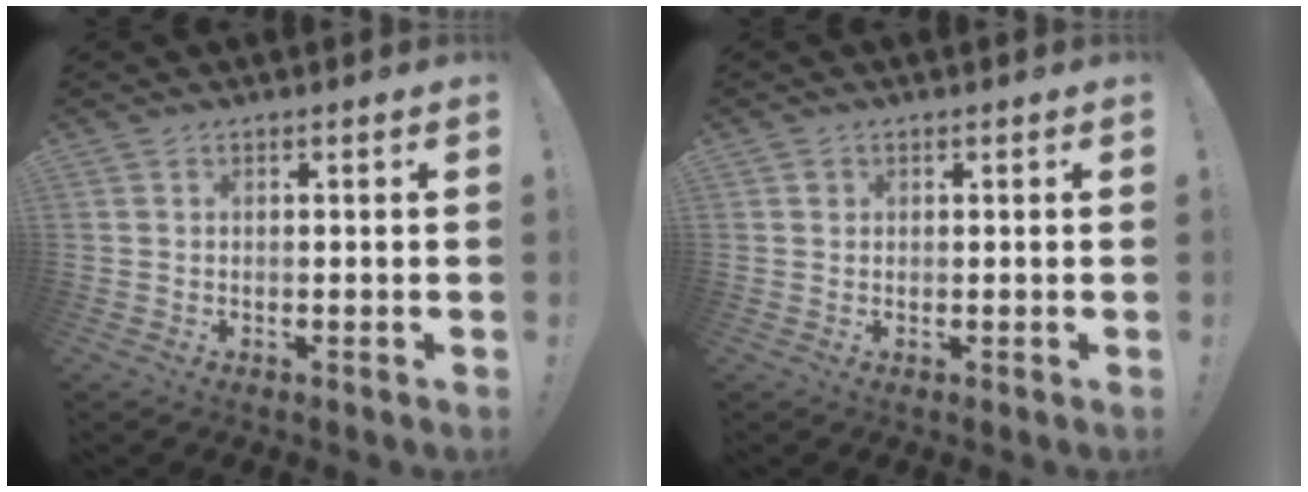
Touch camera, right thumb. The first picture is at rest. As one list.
[{"total": 1.1, "force": [0.4, 1.0, 0.1], "torque": [0.000, 0.002, 0.007]}]